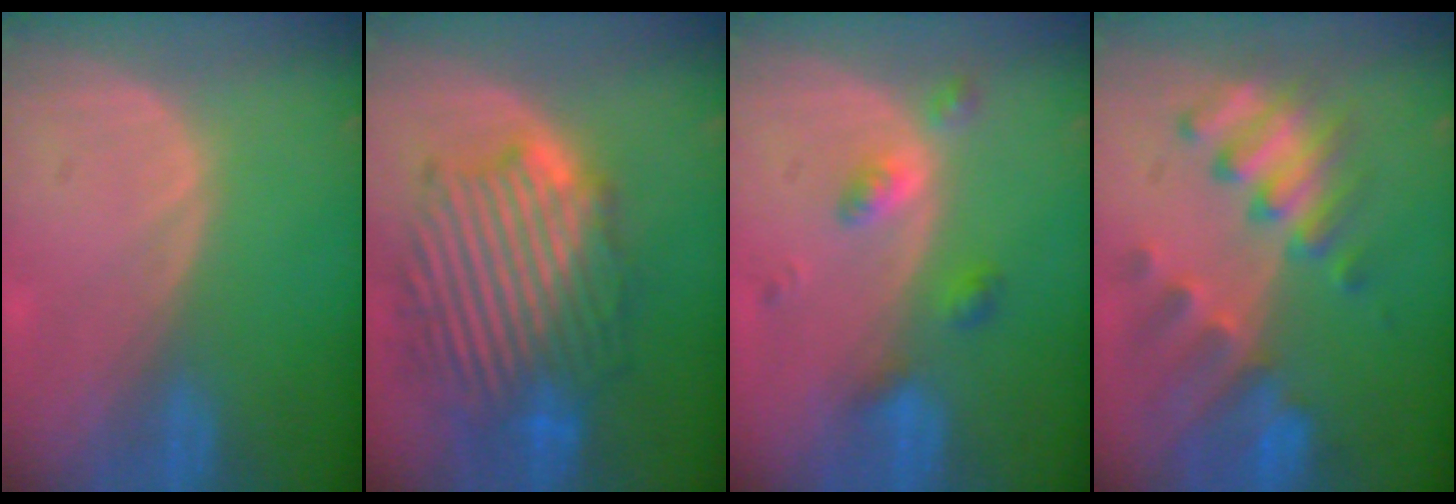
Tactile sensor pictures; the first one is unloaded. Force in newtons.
{"total": 12.8, "press": 12.7, "slide": 1.0}
{"total": 4.2, "press": 4.0, "slide": 1.3}
{"total": 9.2, "press": 8.4, "slide": 3.9}